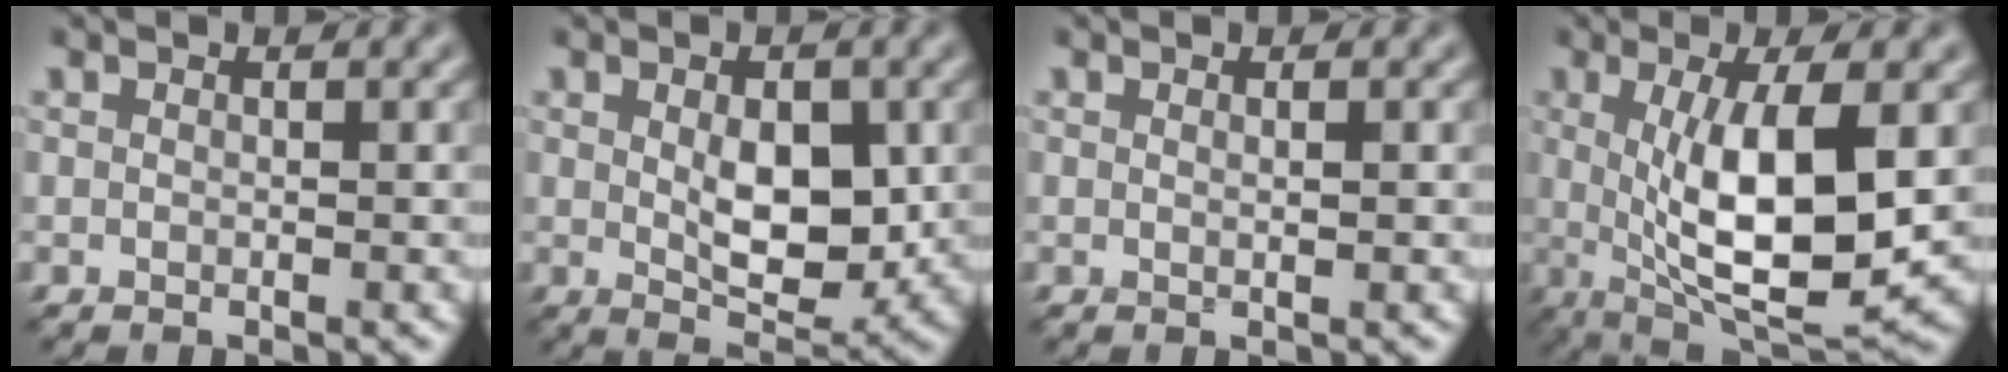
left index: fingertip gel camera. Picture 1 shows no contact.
{"total": 5.1, "force": [0.3, 2.8, 4.3], "torque": [-0.066, -0.009, 0.012]}
{"total": 0.8, "force": [0.2, 0.2, 0.7], "torque": [-0.006, 0.003, 0.001]}
{"total": 10.0, "force": [0.3, 2.9, 9.5], "torque": [-0.156, -0.015, 0.011]}